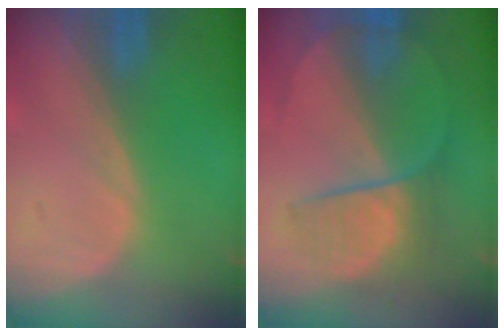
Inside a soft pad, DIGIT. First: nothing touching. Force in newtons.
{"total": 6.6, "press": 6.5, "slide": 1.5}